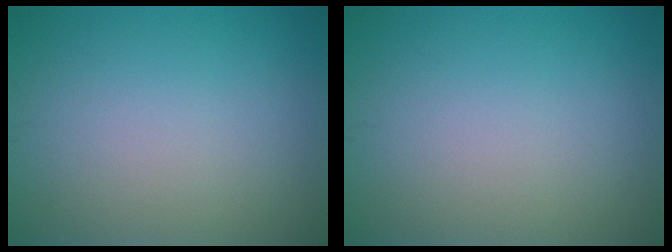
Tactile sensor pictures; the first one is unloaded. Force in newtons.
{"total": 0.0}